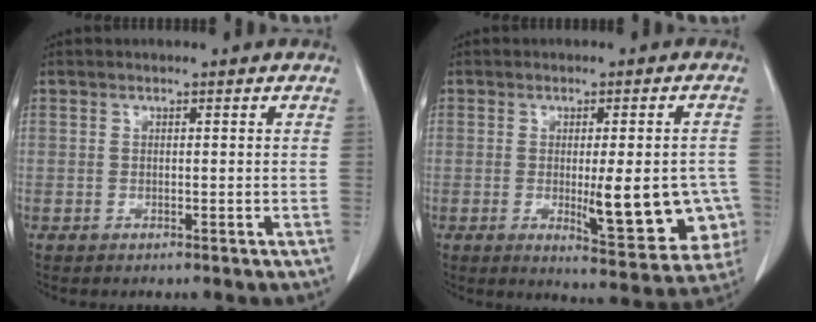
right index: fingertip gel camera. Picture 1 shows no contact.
{"total": 12.9, "force": [-2.2, 3.4, 12.2], "torque": [-0.131, -0.010, -0.020]}